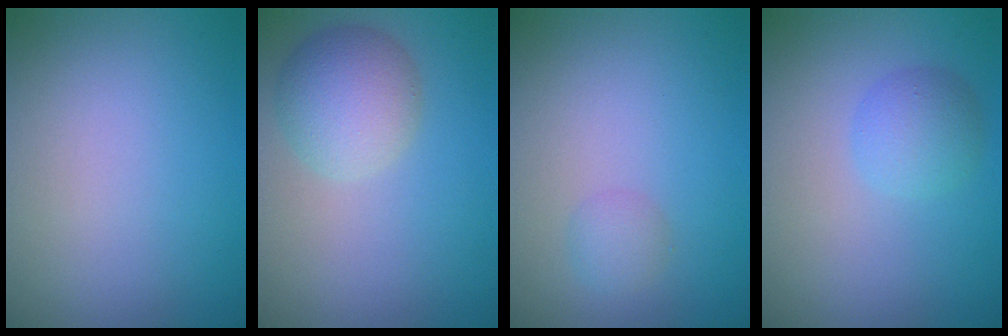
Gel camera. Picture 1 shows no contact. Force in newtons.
{"total": 3.9, "press": 3.9, "slide": 0.2}
{"total": 1.3, "press": 1.3, "slide": 0.0}
{"total": 2.4, "press": 2.4, "slide": 0.1}